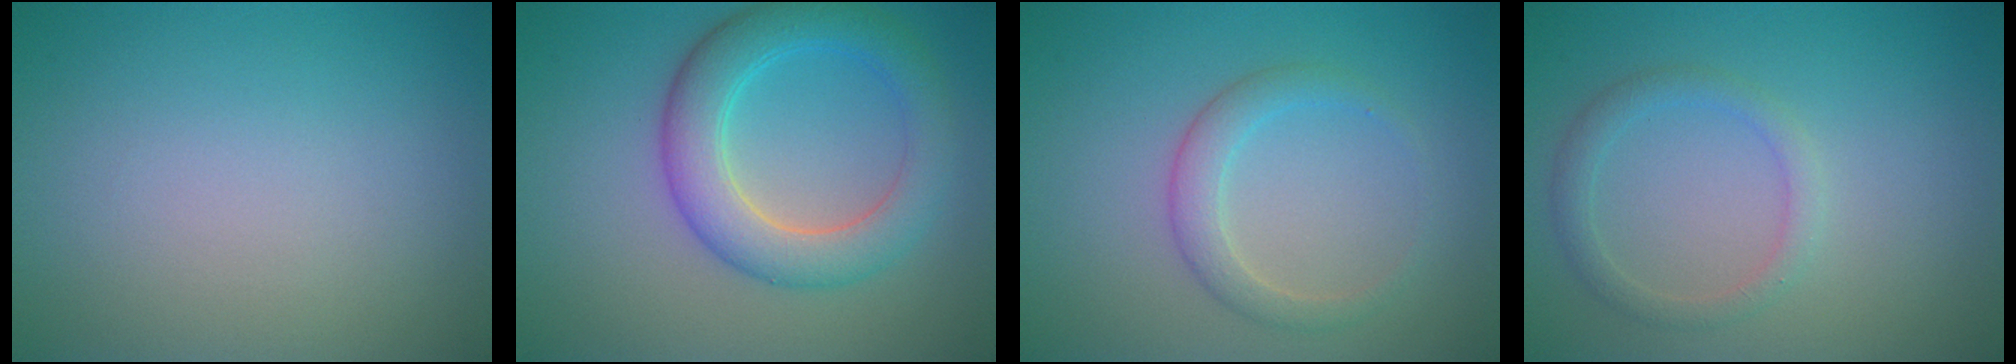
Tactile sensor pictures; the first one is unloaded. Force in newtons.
{"total": 5.6, "press": 5.6, "slide": 0.4}
{"total": 2.3, "press": 2.3, "slide": 0.1}
{"total": 1.8, "press": 1.8, "slide": 0.1}